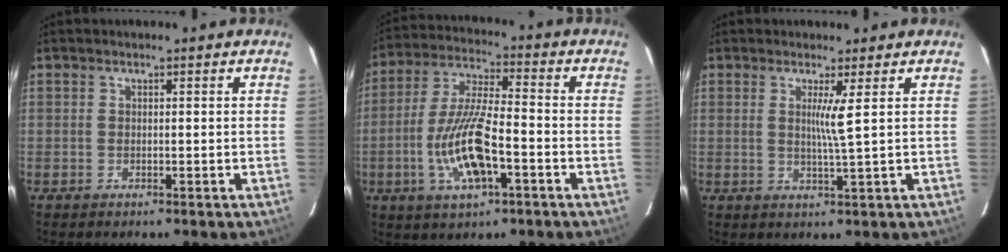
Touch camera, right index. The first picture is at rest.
{"total": 12.3, "force": [-3.9, 2.9, 11.3], "torque": [-0.231, -0.001, -0.068]}
{"total": 3.1, "force": [0.9, -1.1, 2.8], "torque": [-0.052, -0.010, 0.018]}